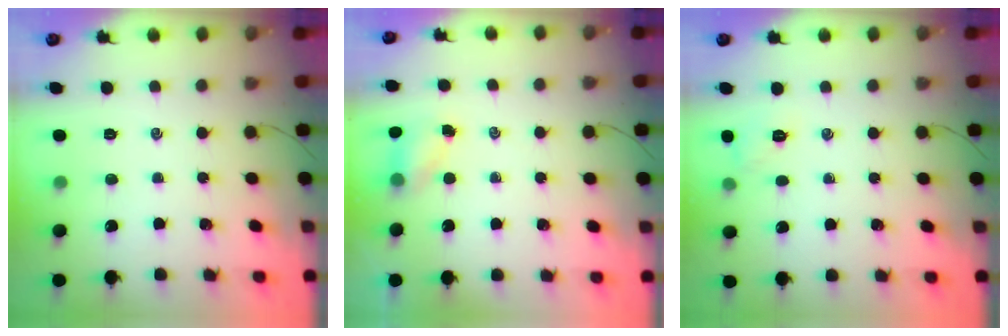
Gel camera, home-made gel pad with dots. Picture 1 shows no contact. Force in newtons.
{"total": 4.3, "press": 4.2, "slide": 0.8}
{"total": 5.8, "press": 5.6, "slide": 1.5}